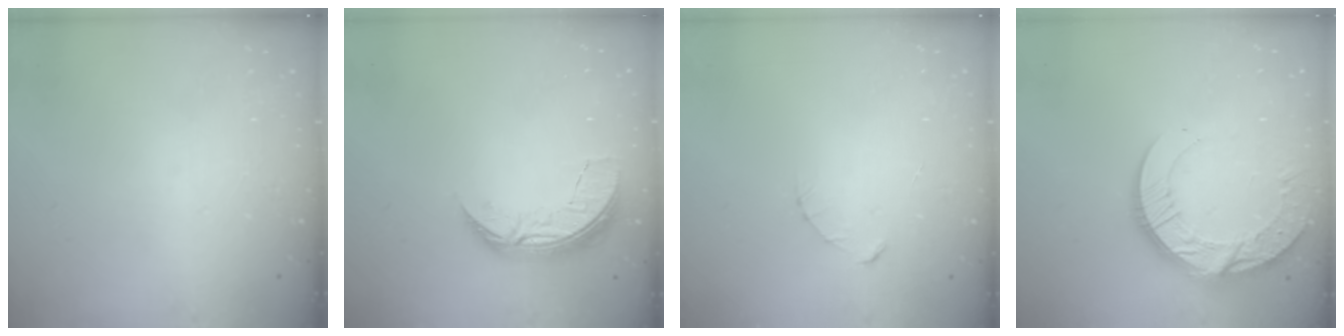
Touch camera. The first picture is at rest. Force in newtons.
{"total": 7.3, "press": 7.3, "slide": 0.7}
{"total": 2.3, "press": 2.3, "slide": 0.3}
{"total": 14.6, "press": 14.6, "slide": 1.2}